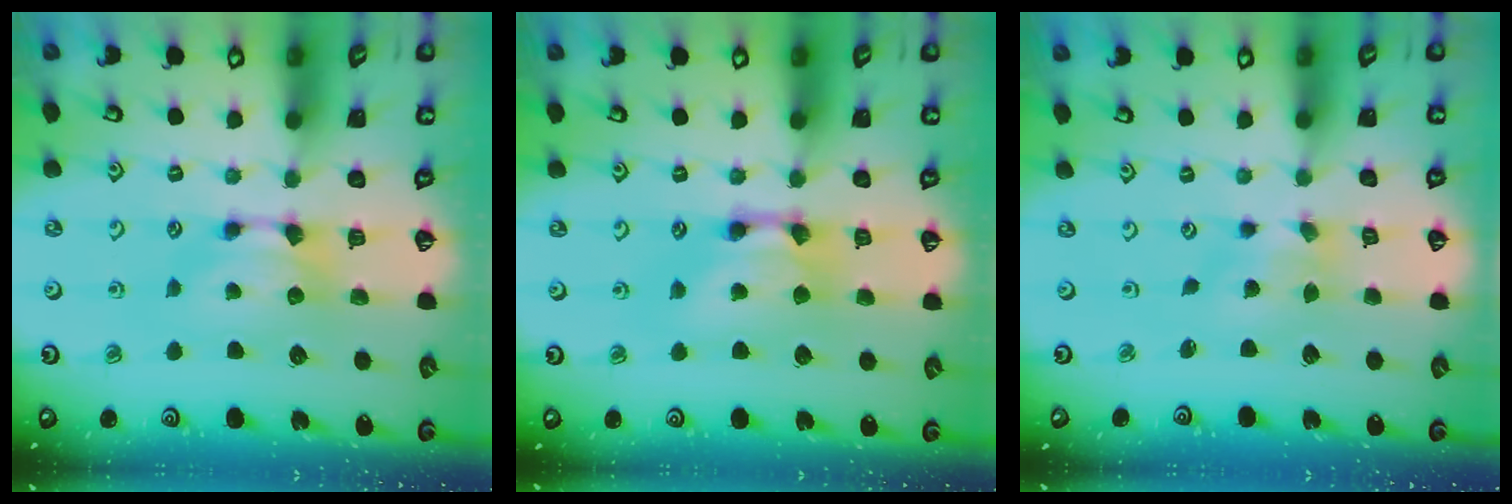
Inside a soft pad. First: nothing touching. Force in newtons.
{"total": 3.4, "press": 3.4, "slide": 0.3}
{"total": 1.5, "press": 1.1, "slide": 1.0}